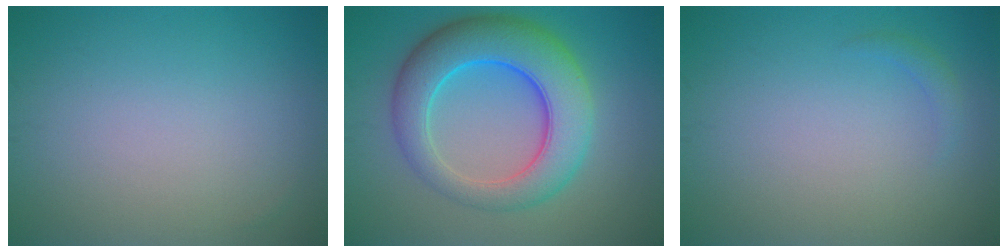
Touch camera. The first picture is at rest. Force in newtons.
{"total": 8.7, "press": 8.7, "slide": 0.2}
{"total": 0.9, "press": 0.9, "slide": 0.0}